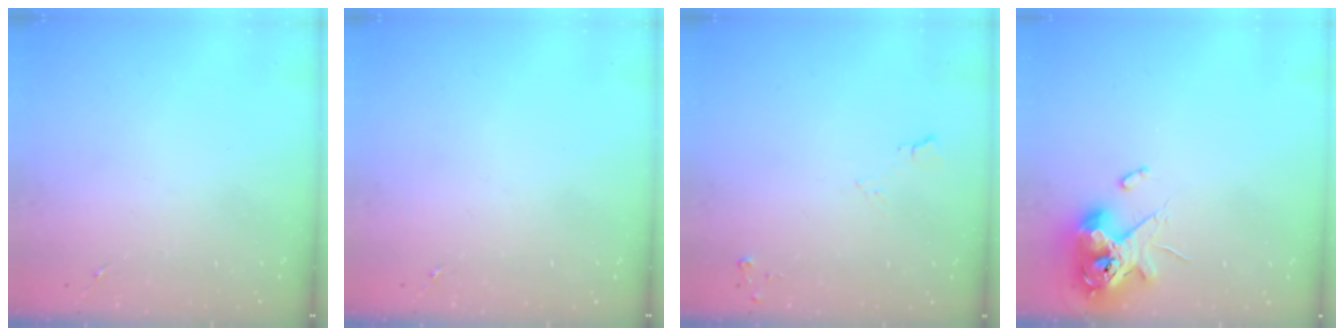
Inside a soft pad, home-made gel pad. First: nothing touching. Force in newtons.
{"total": 0.0}
{"total": 5.7, "press": 5.6, "slide": 0.7}
{"total": 12.6, "press": 12.5, "slide": 2.0}